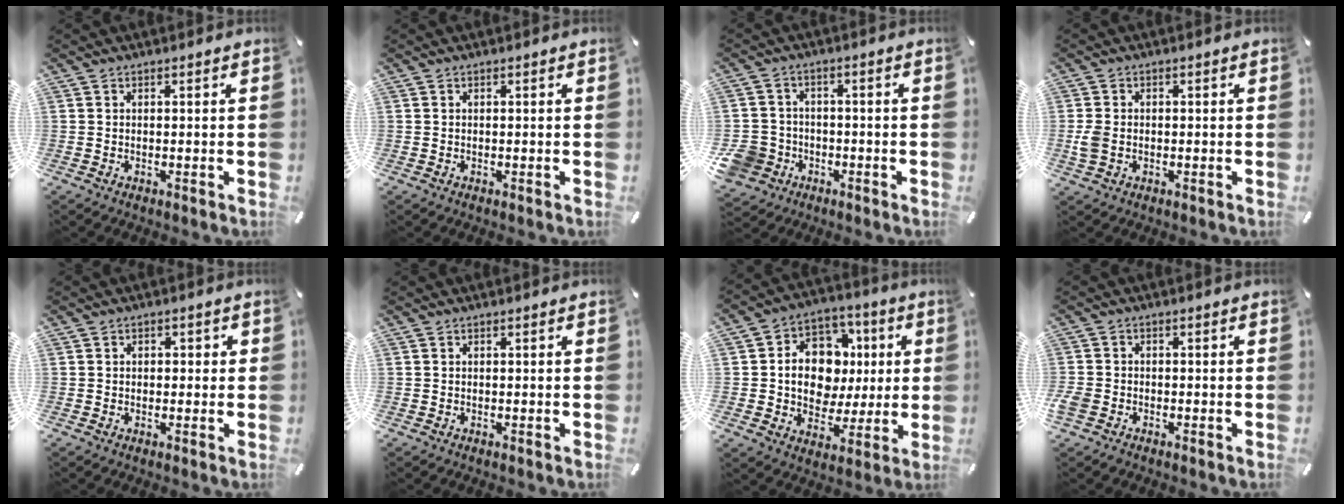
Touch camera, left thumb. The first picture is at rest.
{"total": 0.0}
{"total": 8.0, "force": [-3.1, 7.1, 2.1], "torque": [-0.077, 0.023, -0.059]}
{"total": 3.5, "force": [-0.4, 2.6, 2.4], "torque": [-0.048, 0.003, -0.008]}
{"total": 1.4, "force": [-0.2, 1.2, 0.7], "torque": [-0.007, 0.003, -0.009]}
{"total": 0.0}
{"total": 13.4, "force": [1.0, 11.4, 7.0], "torque": [-0.113, -0.004, 0.029]}
{"total": 2.5, "force": [-1.5, 1.7, 1.0], "torque": [-0.030, 0.003, -0.033]}